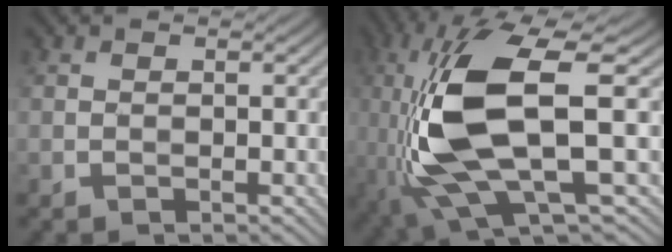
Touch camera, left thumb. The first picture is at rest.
{"total": 13.2, "force": [-1.5, 3.7, 12.6], "torque": [-0.272, -0.006, -0.026]}